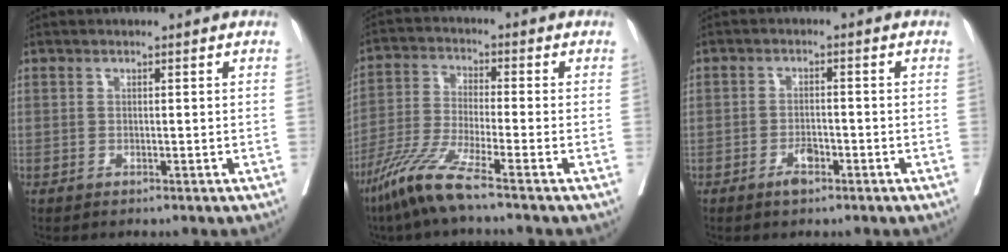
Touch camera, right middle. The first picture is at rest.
{"total": 8.3, "force": [-5.8, -0.6, 5.8], "torque": [-0.125, -0.030, -0.124]}
{"total": 2.7, "force": [-1.7, 1.0, 1.8], "torque": [-0.029, 0.003, -0.028]}